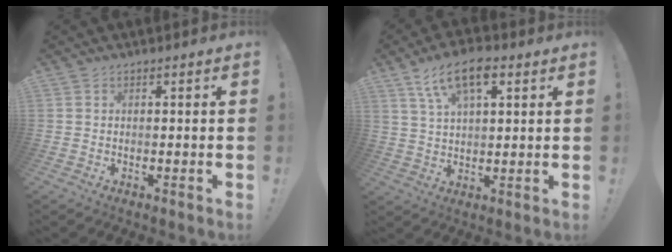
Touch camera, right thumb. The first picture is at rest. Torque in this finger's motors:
{"motor_torque": [1.14, 1.26, 0.03, 0.15, 0.07]}